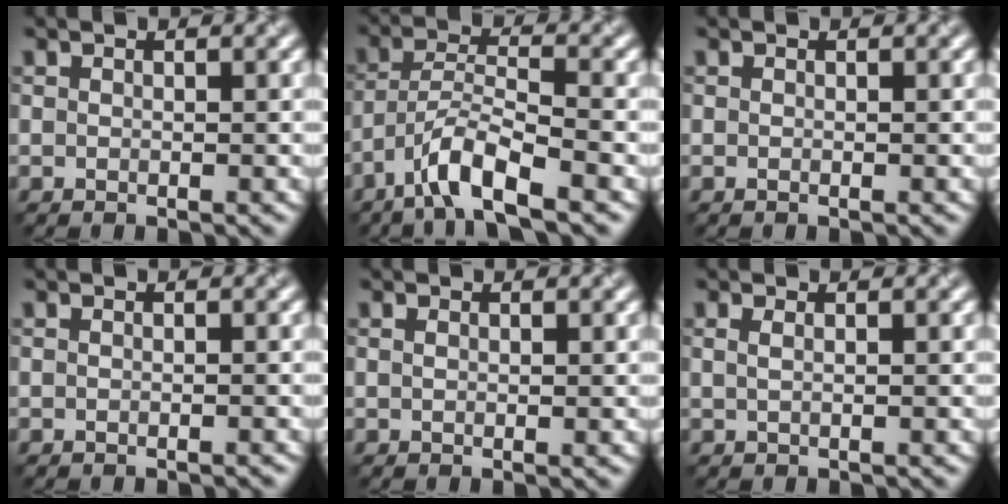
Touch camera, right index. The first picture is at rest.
{"total": 5.2, "force": [-3.9, 0.8, 3.4], "torque": [-0.061, 0.013, -0.072]}
{"total": 0.0}
{"total": 0.5, "force": [-0.2, 0.3, 0.4], "torque": [0.004, 0.003, -0.005]}
{"total": 0.5, "force": [0.2, 0.2, 0.4], "torque": [-0.003, 0.001, 0.006]}
{"total": 0.9, "force": [0.2, 0.5, 0.7], "torque": [0.000, 0.002, -0.003]}